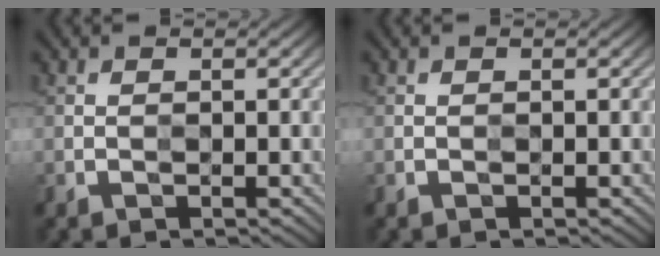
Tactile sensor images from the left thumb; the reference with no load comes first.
{"total": 0.0}